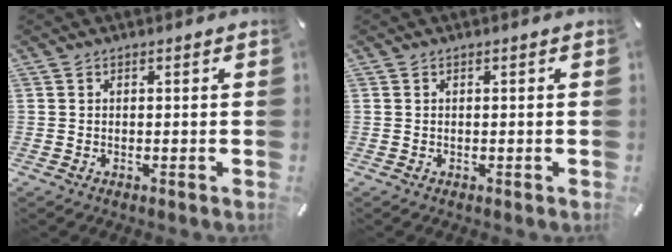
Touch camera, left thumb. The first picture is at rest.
{"total": 0.0}